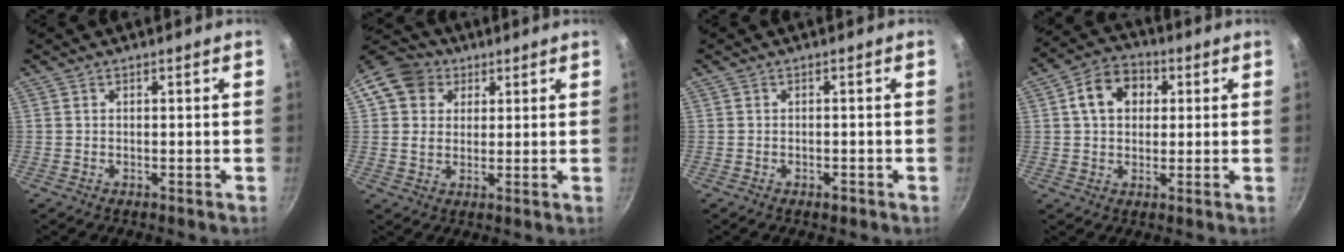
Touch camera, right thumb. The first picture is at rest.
{"total": 9.8, "force": [3.7, 8.1, 4.0], "torque": [-0.049, 0.010, 0.052]}
{"total": 1.4, "force": [-0.9, 0.7, 0.8], "torque": [-0.014, 0.006, -0.010]}
{"total": 9.5, "force": [2.3, 7.2, 5.7], "torque": [-0.065, 0.016, 0.026]}